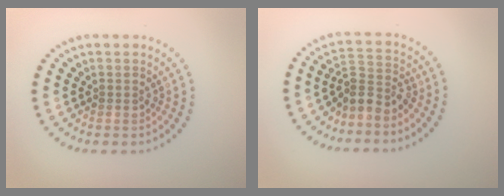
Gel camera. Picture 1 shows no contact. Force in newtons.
{"total": 2.8, "press": 2.1, "slide": 1.8}